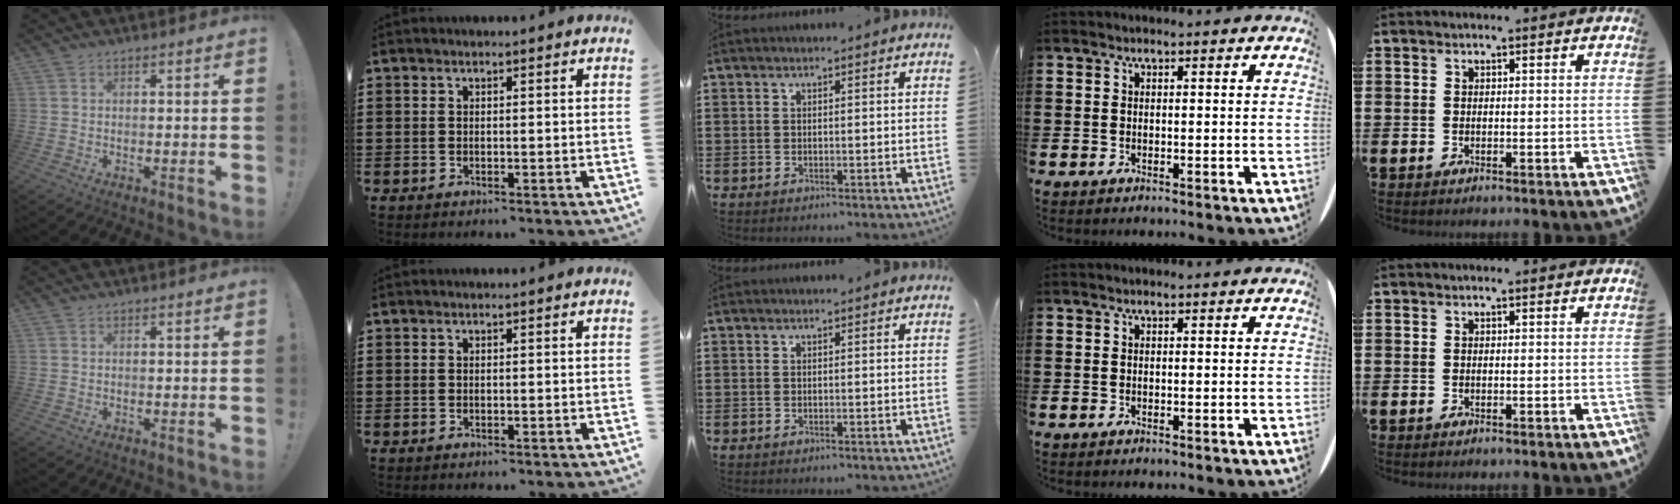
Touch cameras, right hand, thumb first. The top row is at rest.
{}